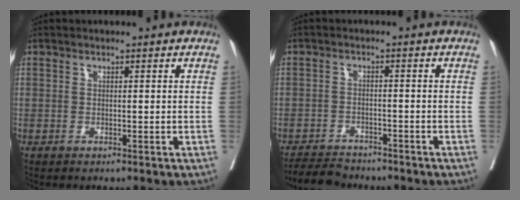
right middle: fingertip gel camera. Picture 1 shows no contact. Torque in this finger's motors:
{"motor_torque": [0.15, -0.15, 0.01, 0.00]}